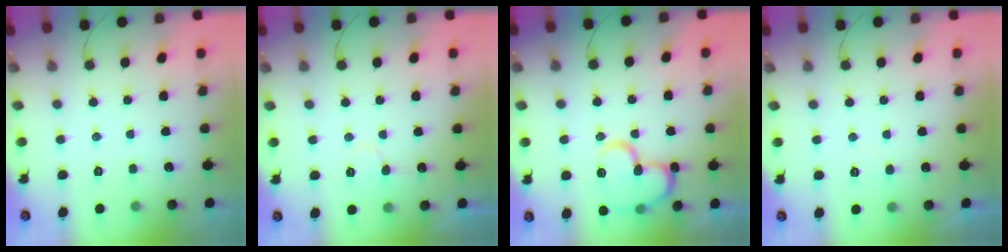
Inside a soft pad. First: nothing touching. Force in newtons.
{"total": 6.0, "press": 6.0, "slide": 0.4}
{"total": 15.5, "press": 15.4, "slide": 1.5}
{"total": 3.8, "press": 3.8, "slide": 0.2}